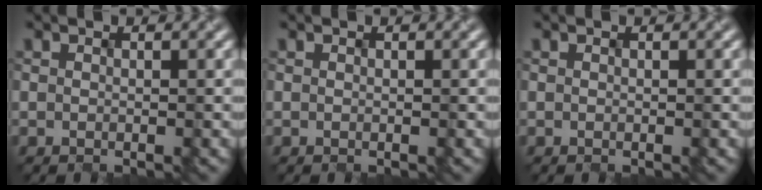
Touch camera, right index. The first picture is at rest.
{"total": 0.0}
{"total": 0.0}